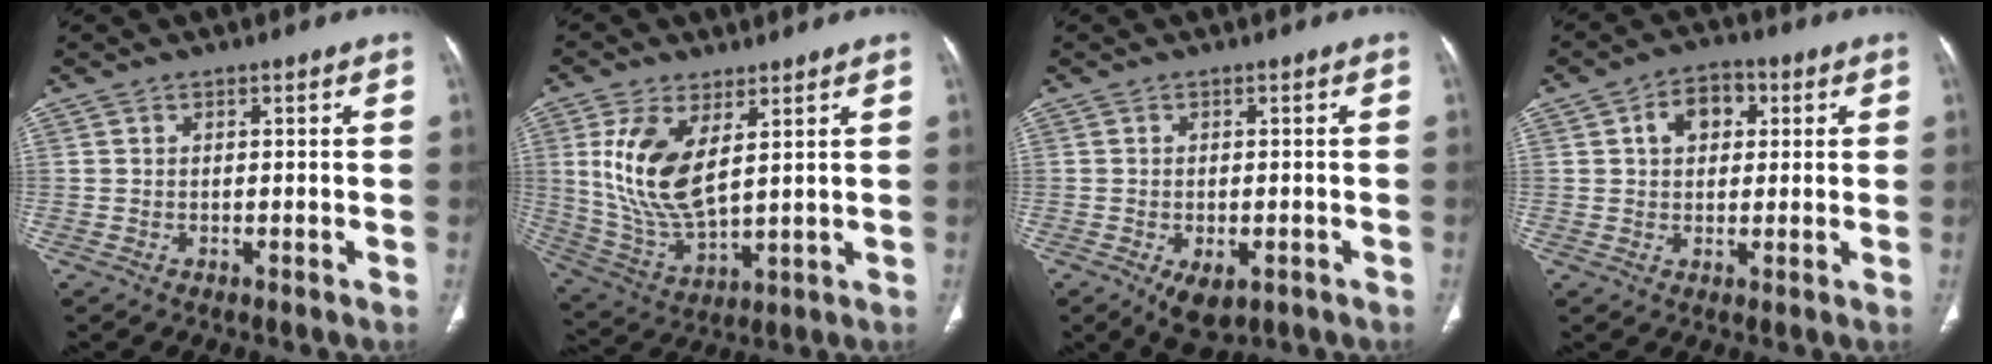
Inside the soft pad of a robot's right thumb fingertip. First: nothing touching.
{"total": 12.8, "force": [4.0, 6.2, 10.5], "torque": [-0.212, -0.022, 0.093]}
{"total": 5.9, "force": [-2.6, 3.2, 4.2], "torque": [-0.058, 0.003, -0.030]}
{"total": 7.0, "force": [2.0, 5.1, 4.4], "torque": [-0.047, 0.008, 0.024]}